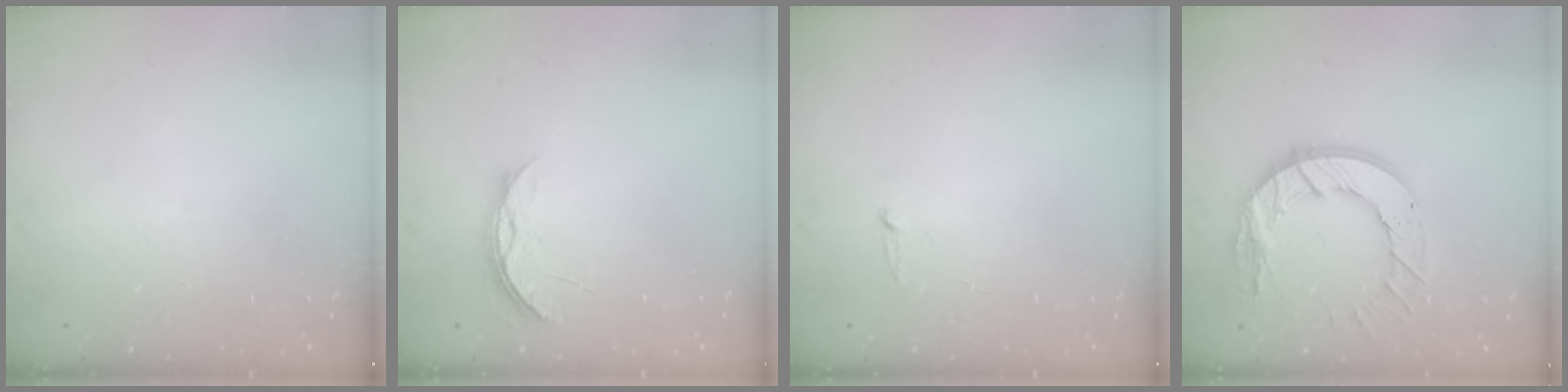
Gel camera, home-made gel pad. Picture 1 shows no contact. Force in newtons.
{"total": 4.4, "press": 4.4, "slide": 0.4}
{"total": 2.5, "press": 2.5, "slide": 0.2}
{"total": 14.3, "press": 14.2, "slide": 1.4}